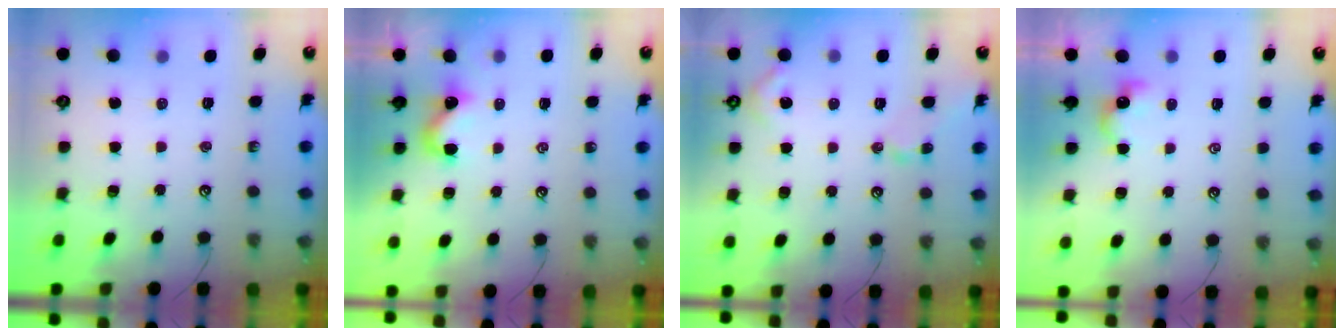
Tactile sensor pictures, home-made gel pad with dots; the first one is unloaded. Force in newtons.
{"total": 3.7, "press": 3.7, "slide": 0.4}
{"total": 5.2, "press": 5.2, "slide": 0.4}
{"total": 2.8, "press": 2.8, "slide": 0.1}